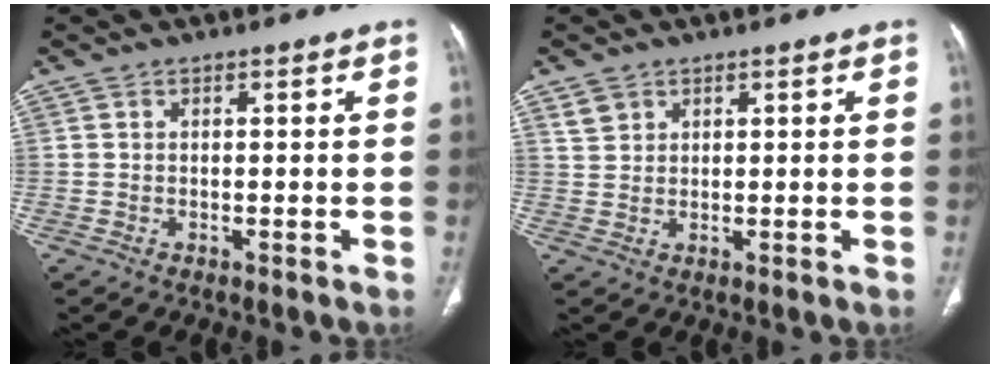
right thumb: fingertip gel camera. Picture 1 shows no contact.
{"total": 2.6, "force": [1.7, 1.9, 0.7], "torque": [-0.003, -0.005, 0.035]}